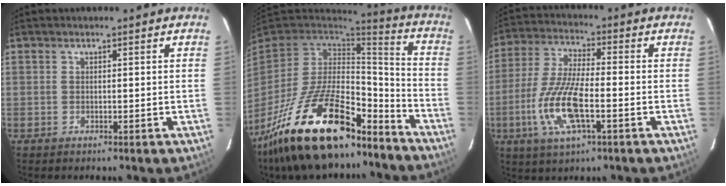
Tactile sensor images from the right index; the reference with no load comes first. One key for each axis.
{"total": 27.8, "fx": -18.9, "fy": 11.1, "fz": 17.1, "tx": -0.333, "ty": -0.014, "tz": -0.298}
{"total": 13.4, "fx": -4.2, "fy": 4.1, "fz": 12.1, "tx": -0.258, "ty": -0.008, "tz": -0.082}